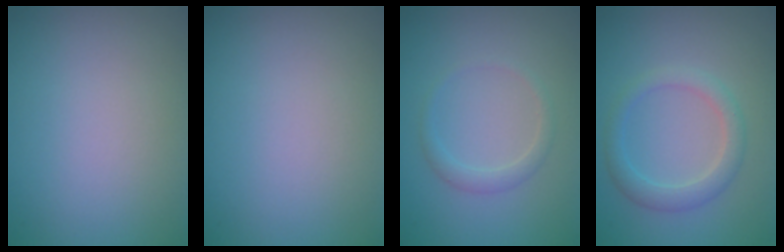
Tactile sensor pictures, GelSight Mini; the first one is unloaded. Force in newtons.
{"total": 0.0}
{"total": 1.4, "press": 1.4, "slide": 0.1}
{"total": 2.5, "press": 2.5, "slide": 0.1}